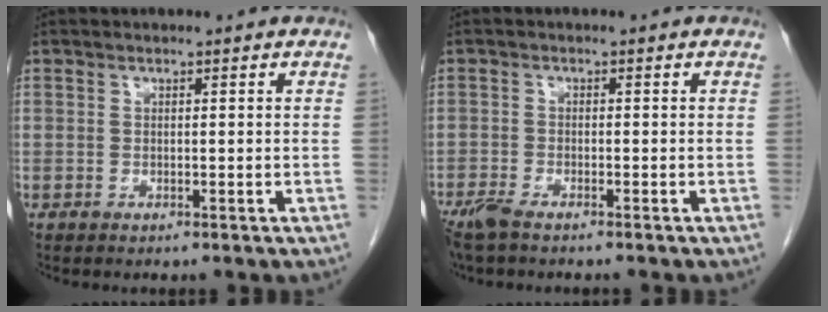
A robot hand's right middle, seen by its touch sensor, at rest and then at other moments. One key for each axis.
{"total": 3.8, "fx": -3.0, "fy": 0.7, "fz": 2.2, "tx": -0.047, "ty": -0.010, "tz": -0.054}